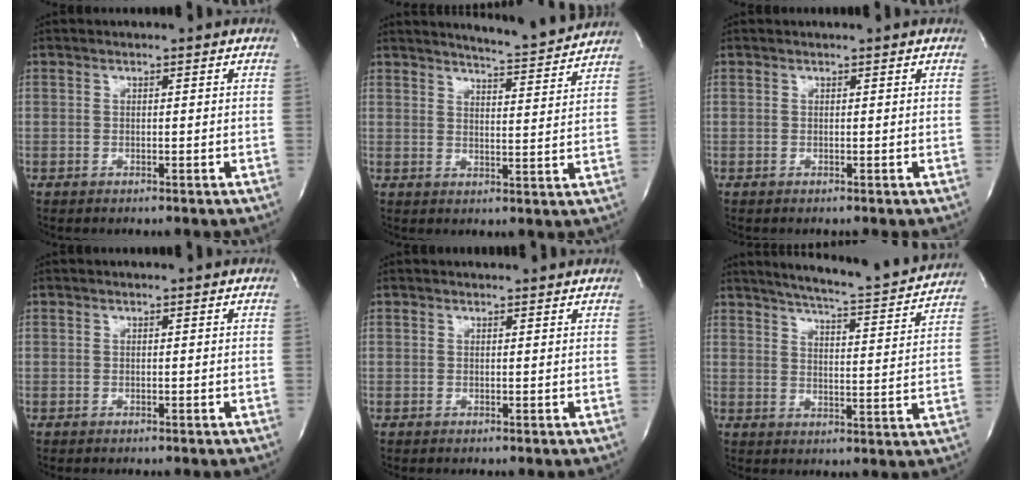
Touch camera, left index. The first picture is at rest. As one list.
[{"total": 8.4, "force": [8.2, -0.6, 1.7], "torque": [-0.040, -0.018, 0.106]}, {"total": 0.0}, {"total": 0.0}, {"total": 2.4, "force": [2.3, 0.5, 0.3], "torque": [-0.012, 0.011, 0.023]}, {"total": 15.5, "force": [14.6, 0.3, 5.4], "torque": [-0.090, -0.038, 0.184]}]